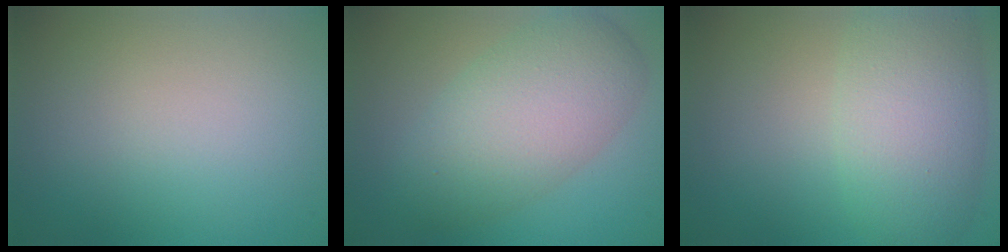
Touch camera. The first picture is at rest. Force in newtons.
{"total": 6.8, "press": 6.8, "slide": 0.3}
{"total": 6.3, "press": 6.3, "slide": 0.1}